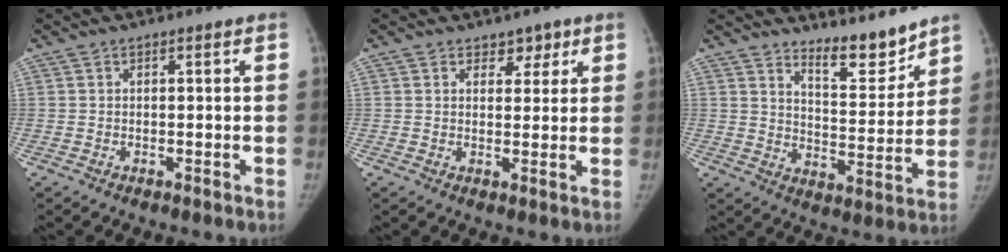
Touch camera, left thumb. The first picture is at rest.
{"total": 3.3, "force": [2.2, 2.3, 1.1], "torque": [0.011, -0.012, 0.030]}
{"total": 8.6, "force": [7.8, 2.1, 2.9], "torque": [-0.020, -0.072, 0.132]}